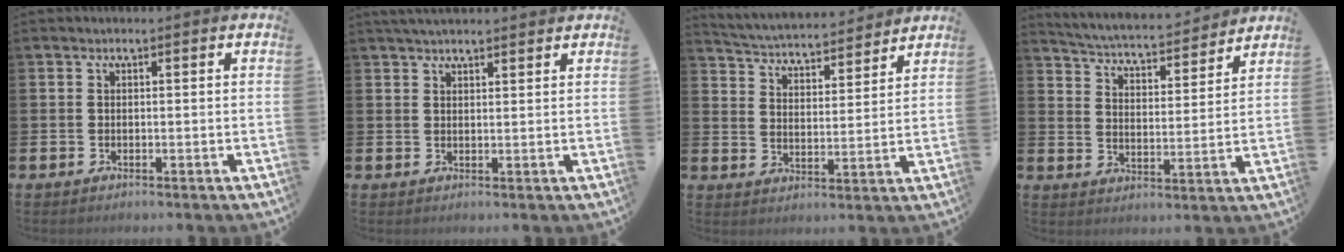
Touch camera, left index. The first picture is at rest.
{"total": 2.7, "force": [2.6, 0.5, 0.8], "torque": [-0.020, -0.002, 0.048]}
{"total": 4.4, "force": [4.4, 0.6, 0.3], "torque": [-0.036, -0.039, 0.073]}
{"total": 4.8, "force": [4.7, 0.5, 0.5], "torque": [-0.042, -0.043, 0.076]}